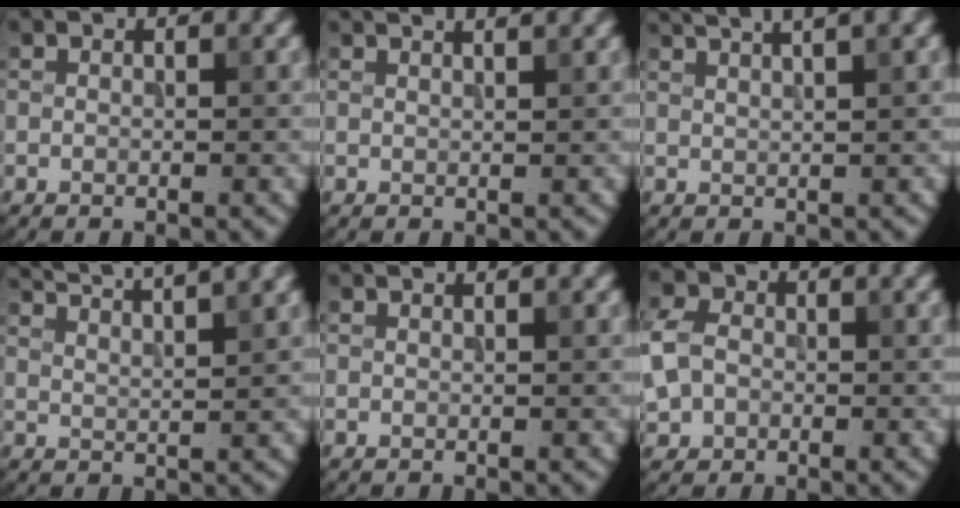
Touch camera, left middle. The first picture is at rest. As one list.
[{"total": 3.3, "force": [2.4, 1.0, 1.9], "torque": [-0.007, 0.025, 0.003]}, {"total": 5.9, "force": [4.1, 1.3, 4.0], "torque": [-0.039, 0.033, 0.036]}, {"total": 7.4, "force": [6.1, 1.3, 4.0], "torque": [-0.045, 0.035, 0.061]}, {"total": 0.0}, {"total": 5.1, "force": [-0.3, 4.1, 3.1], "torque": [-0.087, 0.012, -0.008]}]